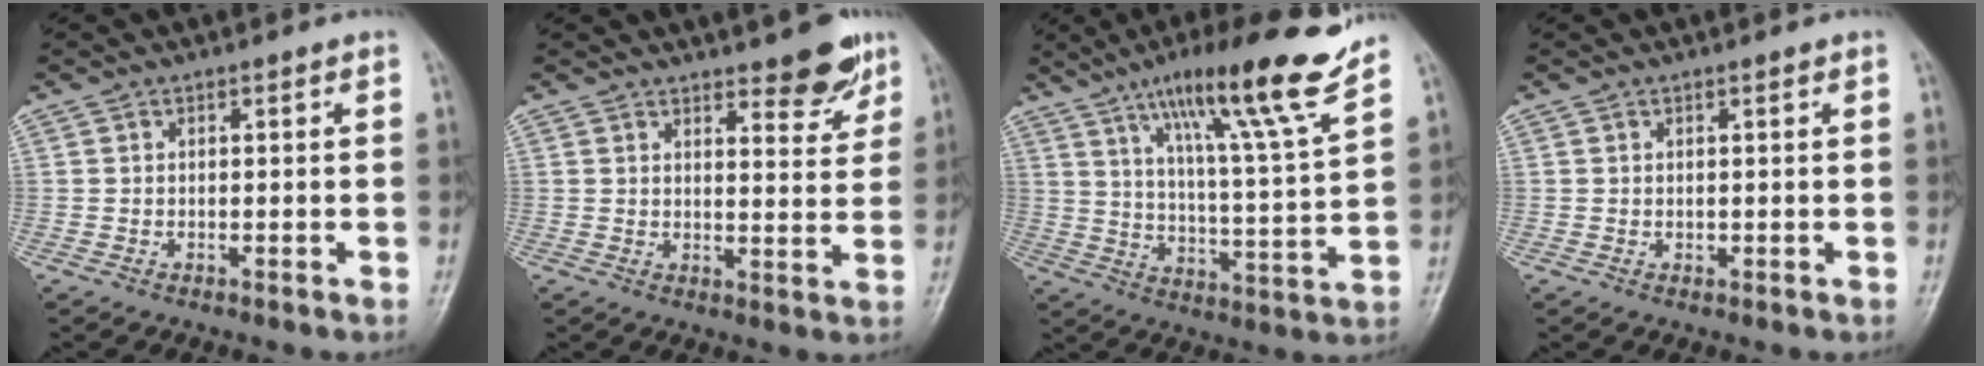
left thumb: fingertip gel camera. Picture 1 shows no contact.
{"total": 5.5, "force": [3.5, 2.1, 3.6], "torque": [-0.024, -0.020, 0.045]}
{"total": 18.6, "force": [12.8, 1.3, 13.4], "torque": [-0.194, -0.063, 0.204]}
{"total": 0.7, "force": [0.2, 0.6, 0.3], "torque": [0.001, 0.000, 0.002]}